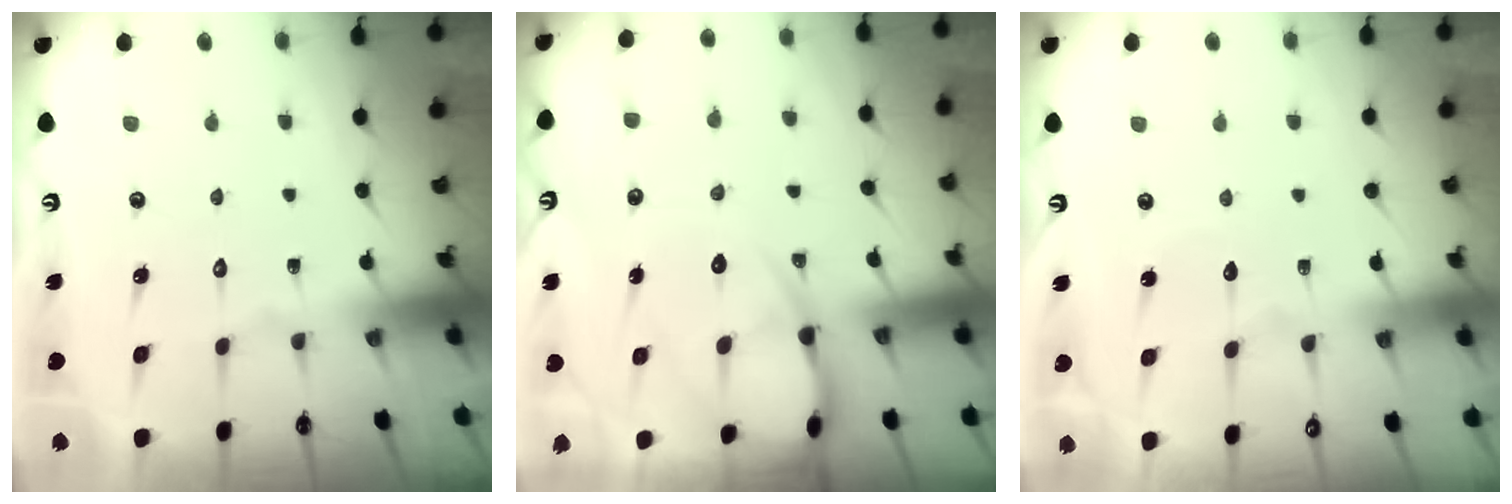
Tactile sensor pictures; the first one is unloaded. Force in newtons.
{"total": 11.0, "press": 10.9, "slide": 1.2}
{"total": 2.4, "press": 2.4, "slide": 0.3}